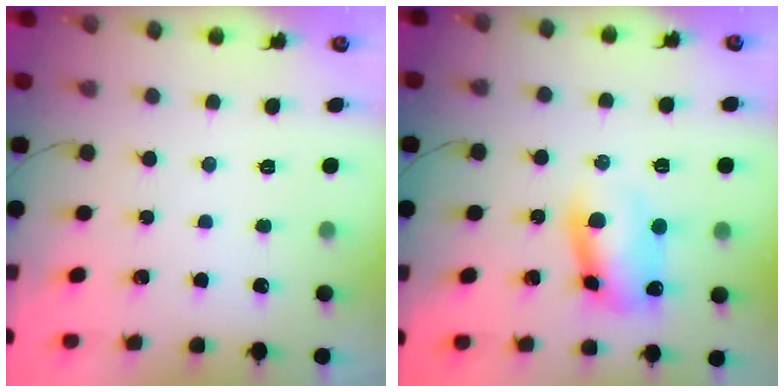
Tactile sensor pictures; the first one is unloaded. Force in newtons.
{"total": 8.7, "press": 8.6, "slide": 0.8}